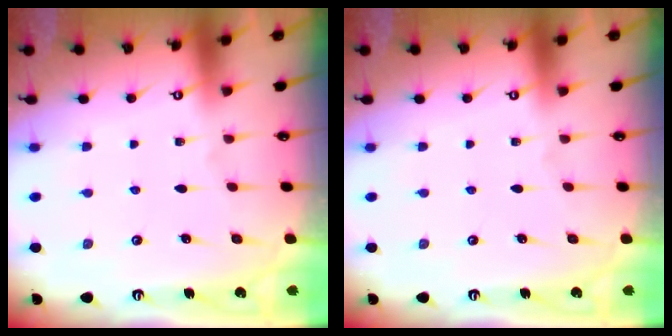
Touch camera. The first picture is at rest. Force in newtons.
{"total": 0.0}